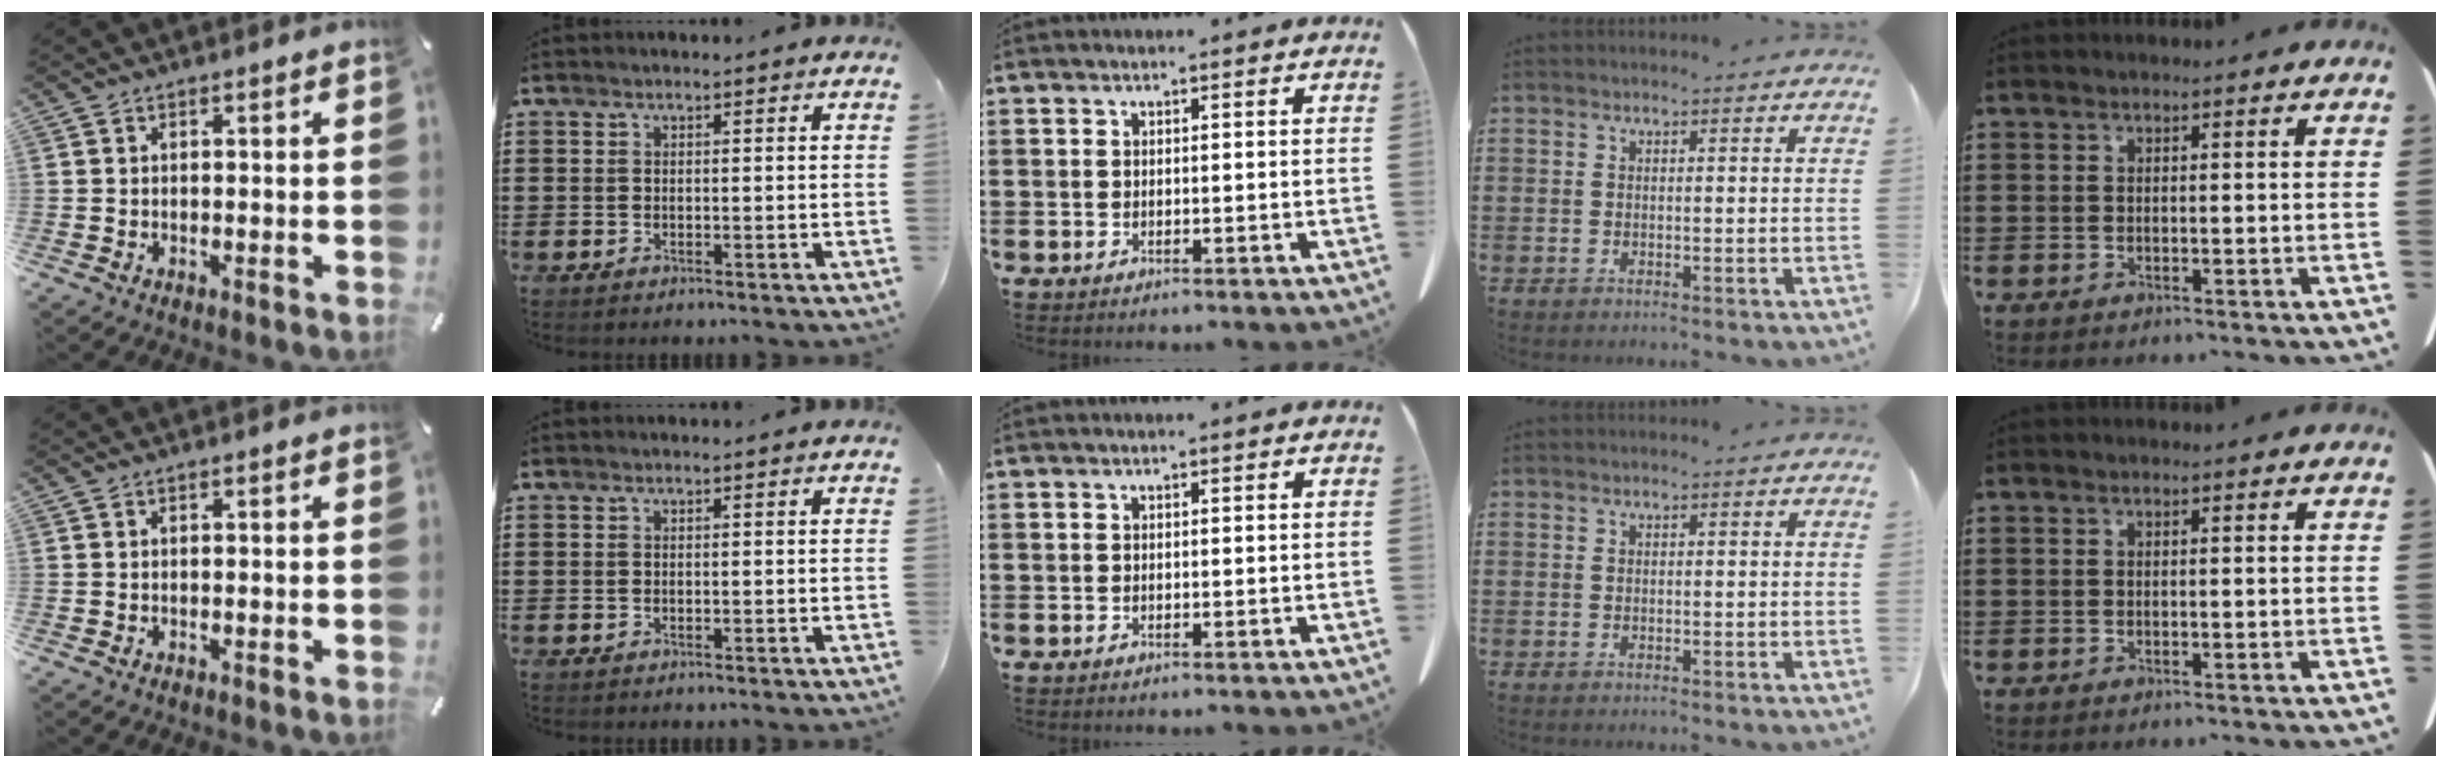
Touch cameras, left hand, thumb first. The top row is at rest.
{}